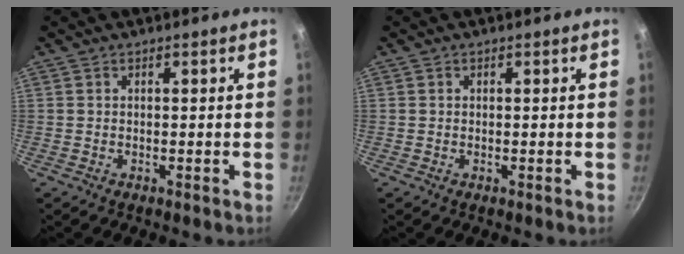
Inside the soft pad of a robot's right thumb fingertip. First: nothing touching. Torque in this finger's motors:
{"motor_torque": [-0.33, 0.04, -0.28, 0.13, 0.03]}